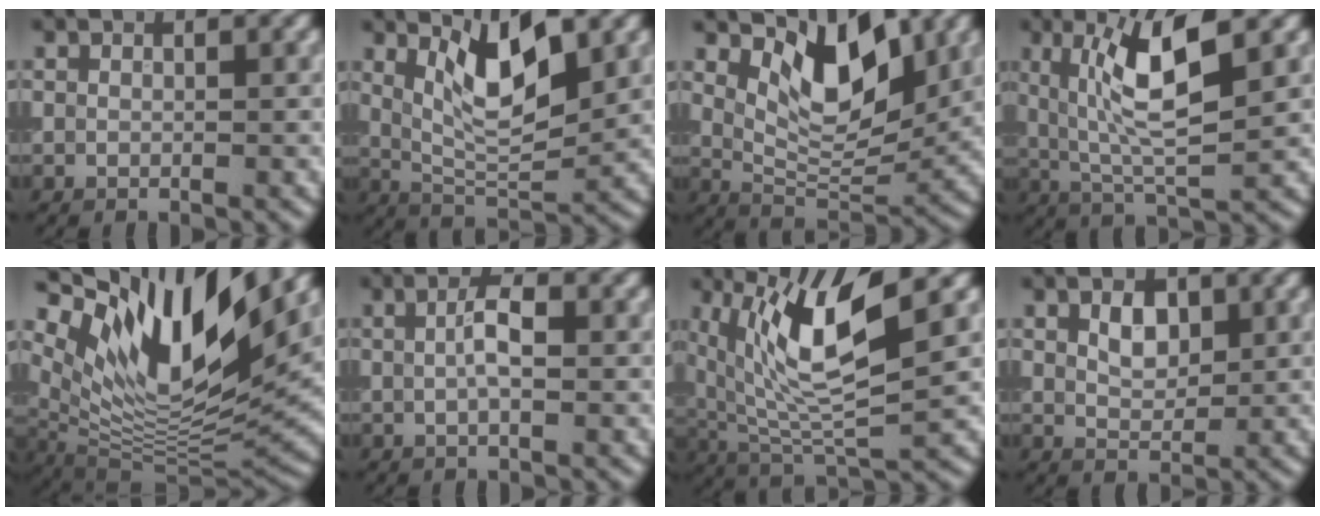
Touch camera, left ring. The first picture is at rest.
{"total": 6.4, "force": [2.5, 2.0, 5.5], "torque": [-0.100, -0.006, 0.049]}
{"total": 7.1, "force": [3.2, 3.2, 5.5], "torque": [-0.091, -0.011, 0.052]}
{"total": 7.3, "force": [2.1, 1.7, 6.8], "torque": [-0.125, -0.001, 0.039]}
{"total": 14.7, "force": [8.1, 4.8, 11.3], "torque": [-0.221, 0.010, 0.156]}
{"total": 2.6, "force": [0.2, 0.9, 2.5], "torque": [-0.049, 0.005, 0.001]}
{"total": 9.6, "force": [3.8, 2.8, 8.3], "torque": [-0.164, -0.003, 0.074]}
{"total": 2.6, "force": [1.0, 1.6, 1.9], "torque": [-0.033, 0.000, 0.017]}